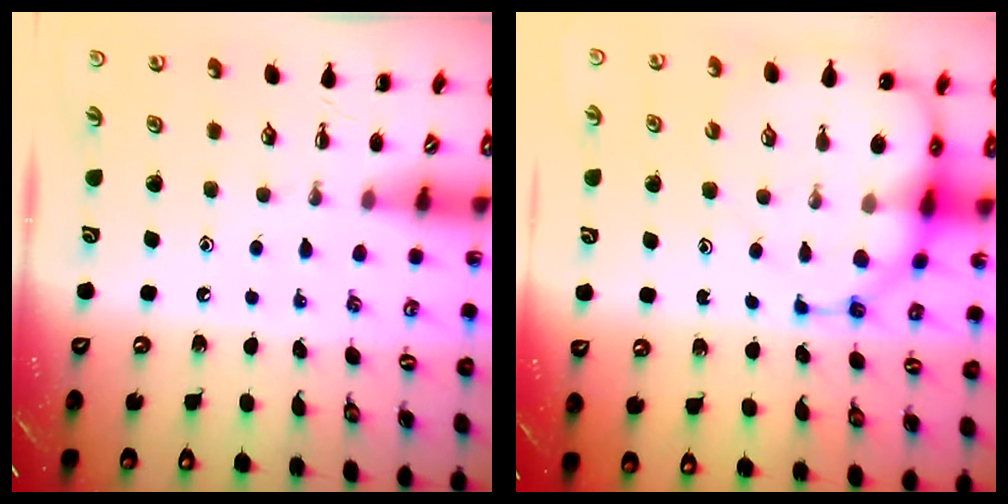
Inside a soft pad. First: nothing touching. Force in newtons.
{"total": 15.1, "press": 14.6, "slide": 3.9}